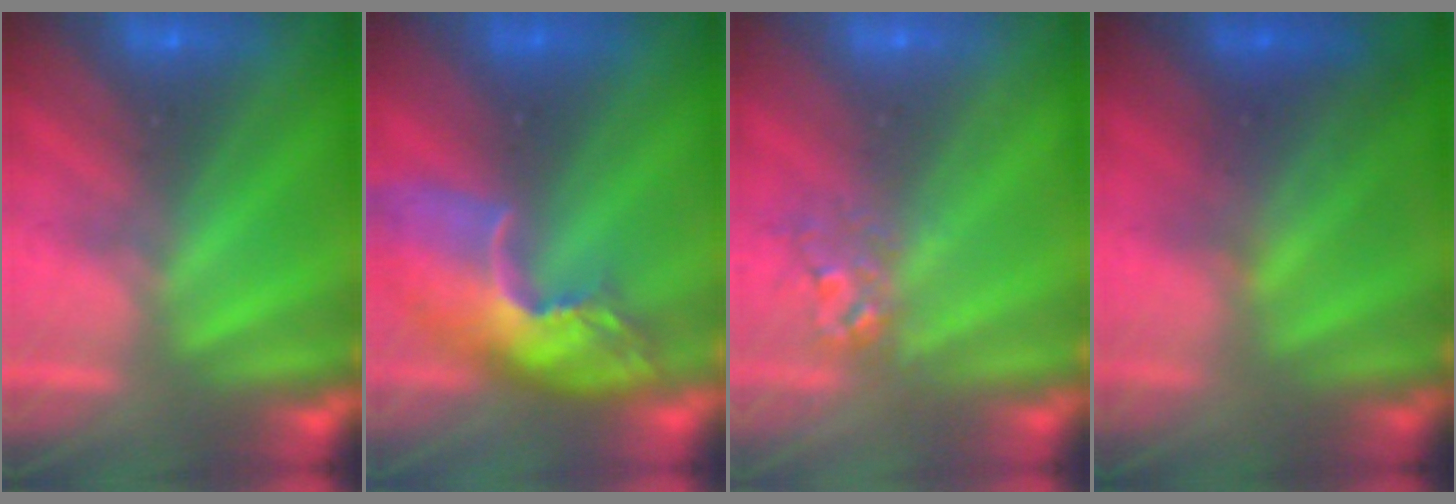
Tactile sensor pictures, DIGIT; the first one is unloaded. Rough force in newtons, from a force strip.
{"total": 6.6}
{"total": 2.7}
{"total": 2.5}